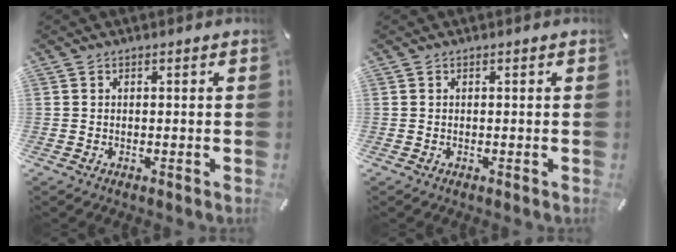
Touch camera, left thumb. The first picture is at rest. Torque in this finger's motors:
{"motor_torque": [0.01, 0.00, 0.02, -0.10, 0.00]}